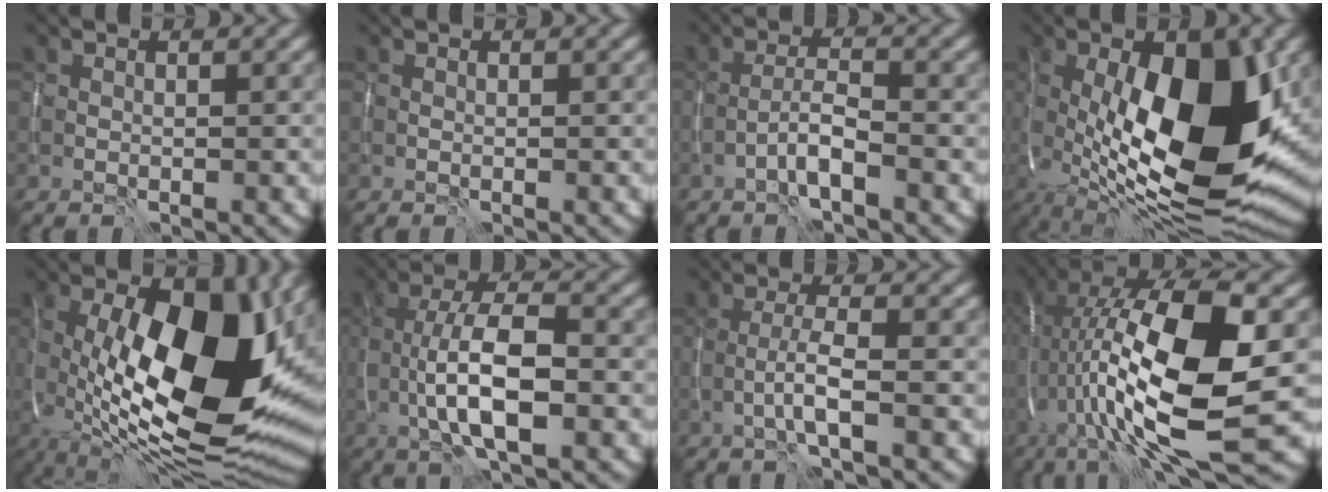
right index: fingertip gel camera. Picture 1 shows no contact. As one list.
[{"total": 0.0}, {"total": 2.6, "force": [-1.8, 0.2, 1.8], "torque": [-0.032, 0.010, -0.038]}, {"total": 16.1, "force": [-0.1, 6.9, 14.5], "torque": [-0.225, -0.011, 0.002]}, {"total": 18.1, "force": [0.3, 8.5, 16.0], "torque": [-0.249, -0.015, 0.014]}, {"total": 7.4, "force": [-1.3, 2.6, 6.8], "torque": [-0.126, 0.006, -0.027]}, {"total": 2.5, "force": [-1.1, 0.0, 2.2], "torque": [-0.043, 0.002, -0.024]}, {"total": 17.0, "force": [-0.7, 5.4, 16.1], "torque": [-0.306, 0.018, -0.003]}]